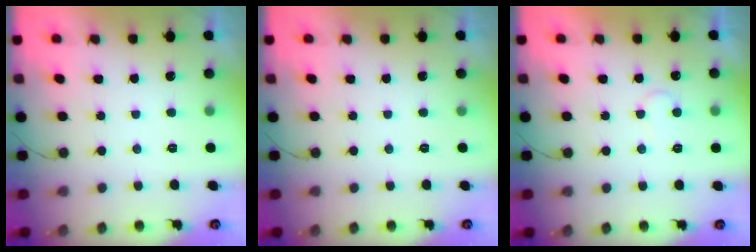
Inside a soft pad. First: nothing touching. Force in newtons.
{"total": 0.0}
{"total": 6.1, "press": 6.1, "slide": 0.4}